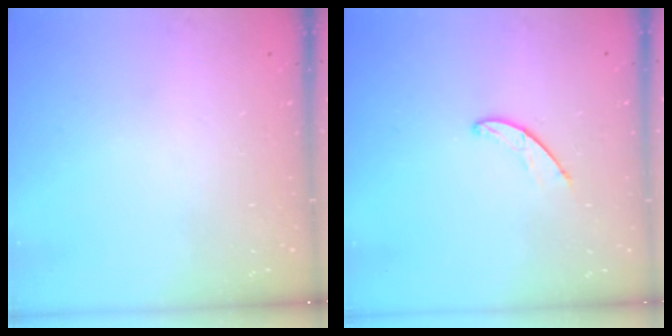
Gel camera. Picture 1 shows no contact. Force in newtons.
{"total": 5.0, "press": 5.0, "slide": 0.4}